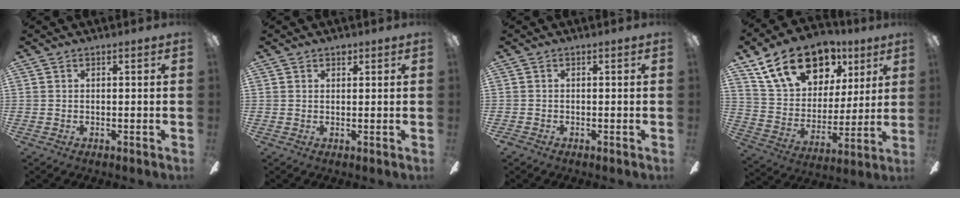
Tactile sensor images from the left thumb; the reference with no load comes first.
{"total": 1.4, "force": [1.0, 0.7, 0.5], "torque": [-0.004, -0.001, 0.017]}
{"total": 0.7, "force": [-0.3, 0.5, 0.4], "torque": [-0.009, 0.004, -0.007]}
{"total": 21.2, "force": [13.0, 12.7, 10.9], "torque": [-0.188, -0.058, 0.236]}